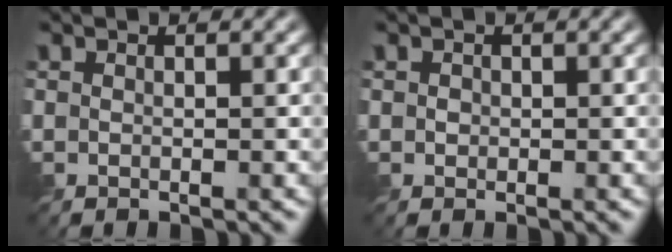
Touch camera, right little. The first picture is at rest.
{"total": 0.7, "force": [0.0, 0.7, 0.2], "torque": [-0.004, -0.003, 0.001]}